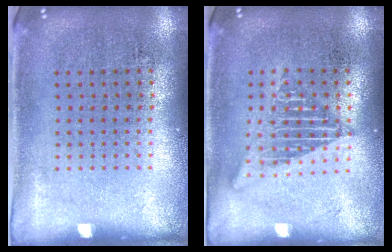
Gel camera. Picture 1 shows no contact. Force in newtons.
{"total": 1.7, "press": 1.7, "slide": 0.2}